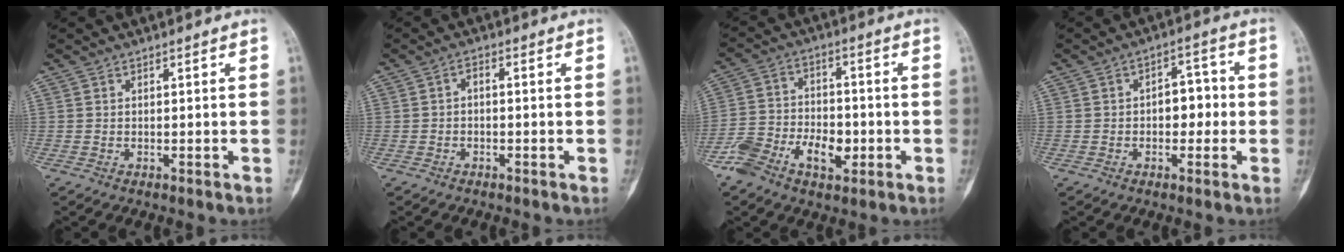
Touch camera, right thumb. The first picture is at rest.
{"total": 1.4, "force": [-0.4, 0.8, 1.1], "torque": [-0.016, 0.014, -0.011]}
{"total": 10.6, "force": [-4.7, 6.2, 7.2], "torque": [-0.128, 0.024, -0.087]}
{"total": 5.8, "force": [-0.4, 3.8, 4.4], "torque": [-0.033, 0.022, -0.013]}